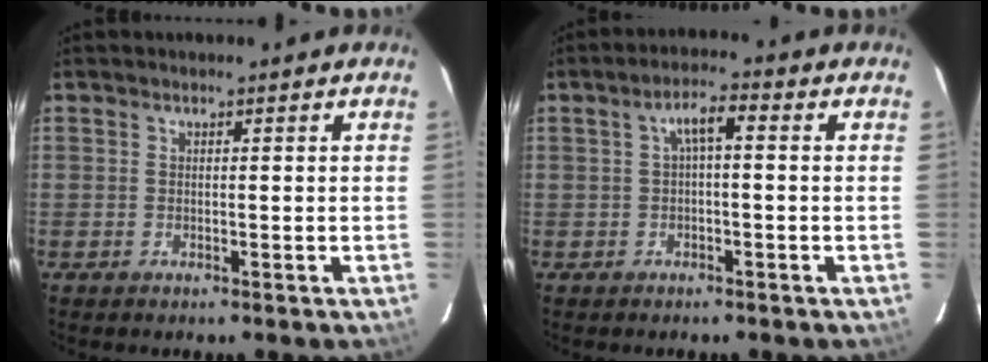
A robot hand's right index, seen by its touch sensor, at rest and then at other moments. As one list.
[{"total": 3.6, "force": [0.1, 1.0, 3.5], "torque": [-0.066, 0.014, 0.005]}]